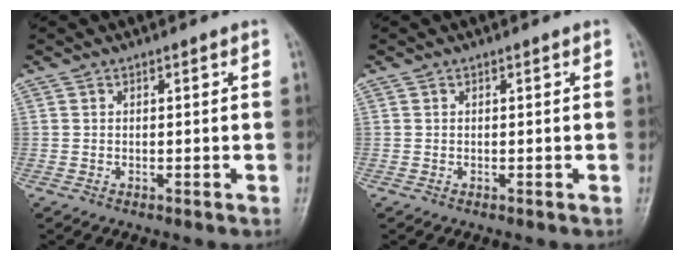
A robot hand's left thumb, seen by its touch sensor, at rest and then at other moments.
{"total": 0.0}